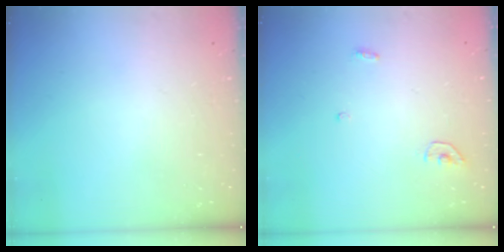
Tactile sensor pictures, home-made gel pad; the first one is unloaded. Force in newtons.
{"total": 3.5, "press": 3.5, "slide": 0.3}